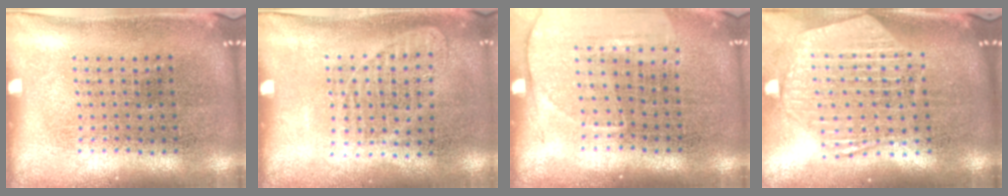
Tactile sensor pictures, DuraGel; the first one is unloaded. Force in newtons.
{"total": 1.0, "press": 1.0, "slide": 0.3}
{"total": 1.4, "press": 1.3, "slide": 0.4}
{"total": 2.8, "press": 2.3, "slide": 1.6}